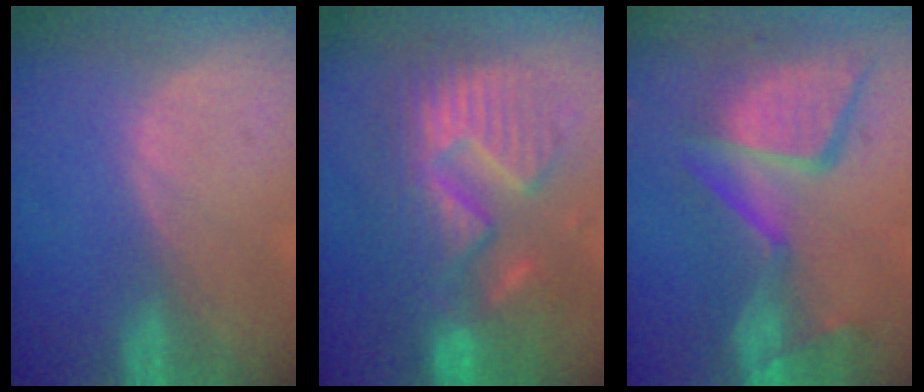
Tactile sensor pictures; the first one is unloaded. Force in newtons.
{"total": 13.1, "press": 13.0, "slide": 1.4}
{"total": 13.7, "press": 11.3, "slide": 7.8}